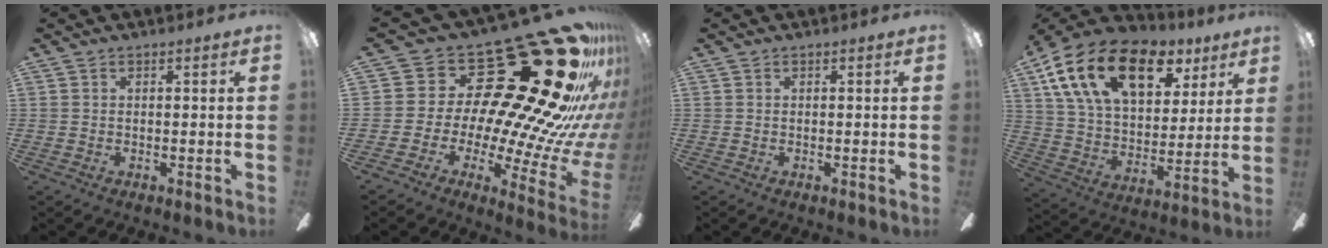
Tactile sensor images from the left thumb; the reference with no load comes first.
{"total": 36.9, "force": [17.3, 15.3, 28.8], "torque": [-0.375, -0.196, 0.350]}
{"total": 0.0}
{"total": 21.8, "force": [11.7, 12.1, 13.9], "torque": [-0.252, -0.048, 0.209]}